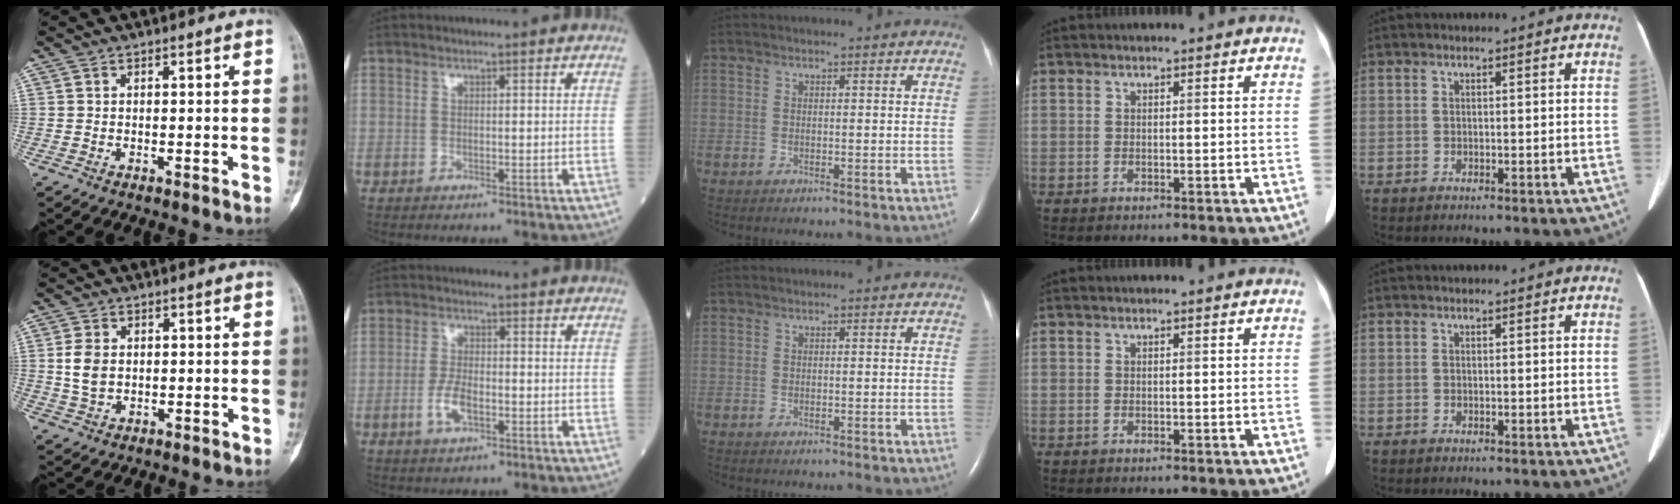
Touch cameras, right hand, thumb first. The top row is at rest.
{"thumb": {"total": 4.9, "force": [0.3, 3.6, 3.4], "torque": [-0.064, 0.002, 0.008]}, "index": {"total": 4.3, "force": [-1.7, 1.5, 3.7], "torque": [-0.081, -0.002, -0.032]}}